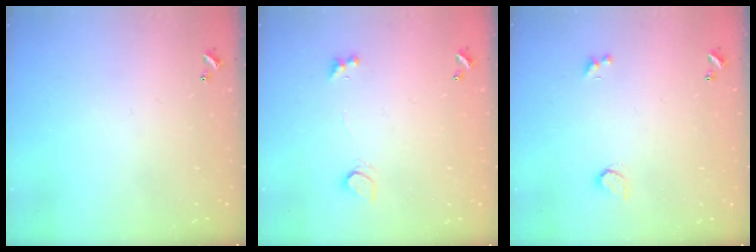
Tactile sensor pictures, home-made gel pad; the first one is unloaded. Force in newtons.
{"total": 2.6, "press": 2.4, "slide": 1.2}
{"total": 1.0, "press": 0.8, "slide": 0.5}